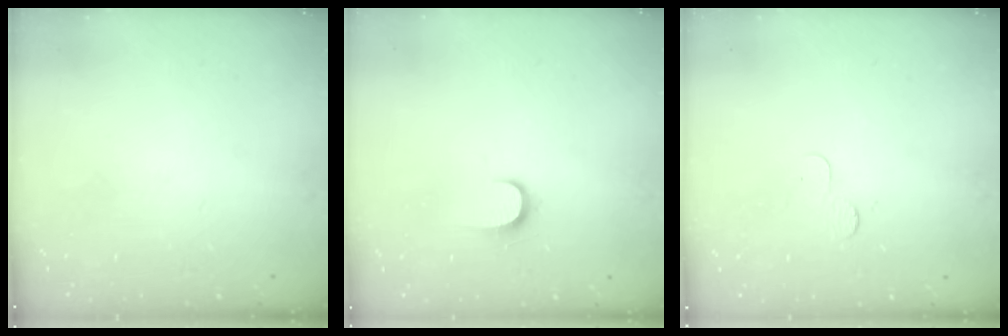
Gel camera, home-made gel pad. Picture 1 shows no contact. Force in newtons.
{"total": 6.1, "press": 6.1, "slide": 0.6}
{"total": 2.3, "press": 2.3, "slide": 0.2}